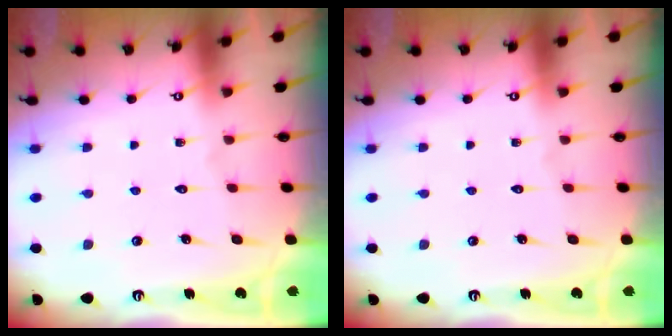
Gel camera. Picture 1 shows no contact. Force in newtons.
{"total": 0.0}